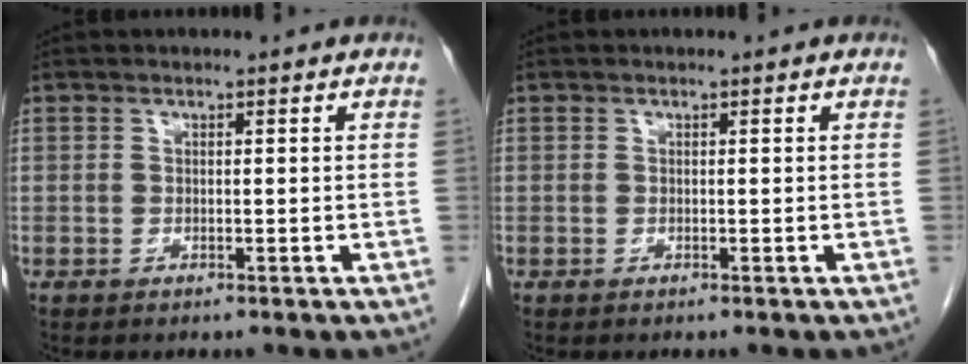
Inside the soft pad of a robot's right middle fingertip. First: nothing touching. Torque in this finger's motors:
{"motor_torque": [-0.25, 0.02, 0.00, -0.01]}